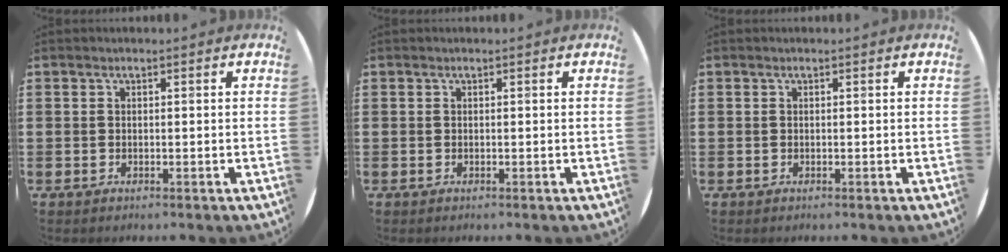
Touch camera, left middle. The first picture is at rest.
{"total": 0.0}
{"total": 0.0}